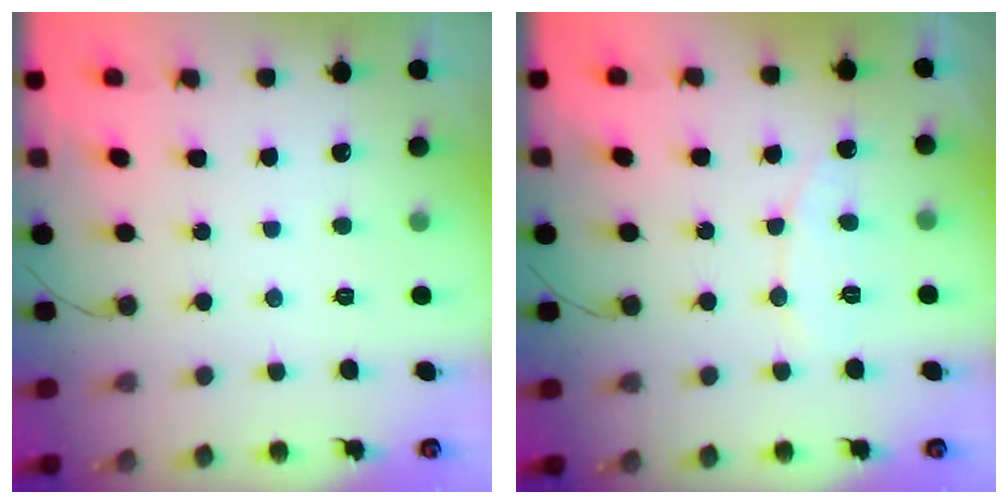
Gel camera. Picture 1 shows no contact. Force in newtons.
{"total": 5.5, "press": 5.5, "slide": 0.3}